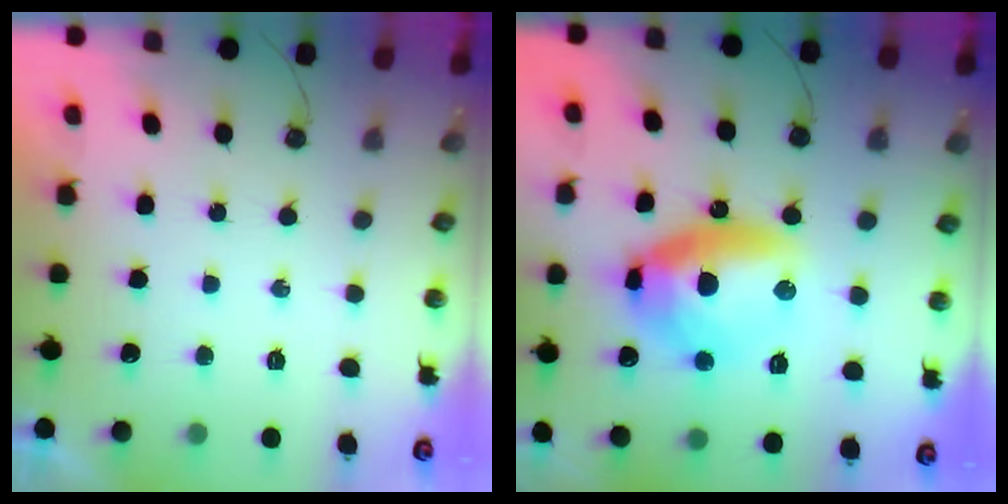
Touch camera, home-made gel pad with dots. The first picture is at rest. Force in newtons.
{"total": 14.3, "press": 14.2, "slide": 2.3}